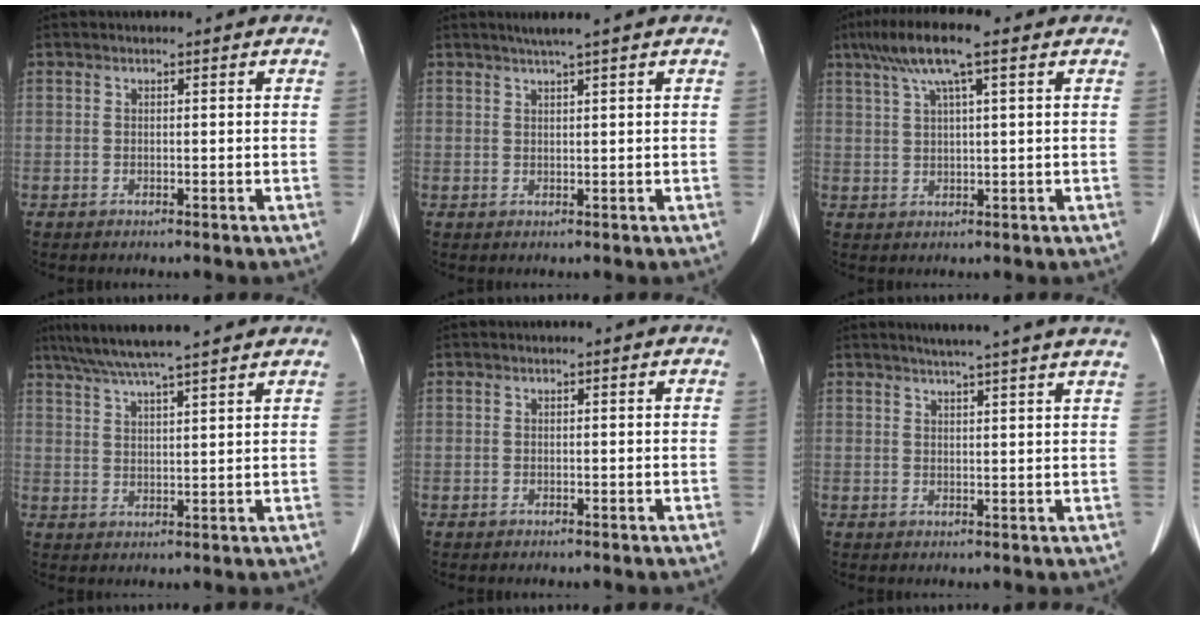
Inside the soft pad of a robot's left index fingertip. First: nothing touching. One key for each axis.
{"total": 2.5, "fx": 1.8, "fy": -0.7, "fz": 1.6, "tx": -0.030, "ty": 0.004, "tz": 0.033}
{"total": 8.0, "fx": 4.3, "fy": 0.7, "fz": 6.7, "tx": -0.134, "ty": 0.028, "tz": 0.075}
{"total": 15.4, "fx": 13.1, "fy": 0.8, "fz": 8.1, "tx": -0.143, "ty": 0.045, "tz": 0.195}
{"total": 0.0}
{"total": 12.4, "fx": 10.8, "fy": -0.7, "fz": 6.1, "tx": -0.090, "ty": 0.004, "tz": 0.120}